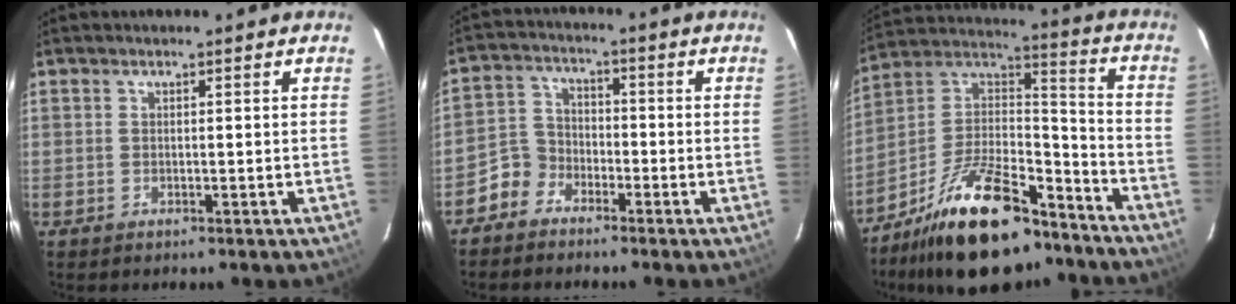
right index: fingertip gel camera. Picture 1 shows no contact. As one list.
[{"total": 5.4, "force": [-3.7, 3.8, 0.5], "torque": [-0.013, 0.026, -0.082]}, {"total": 23.6, "force": [-16.3, 9.6, 14.1], "torque": [-0.265, 0.018, -0.262]}]